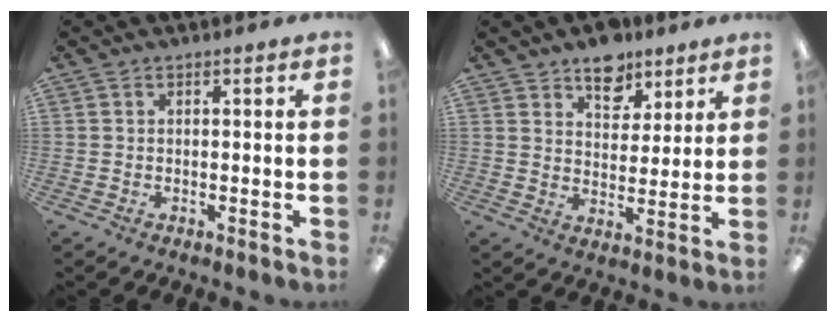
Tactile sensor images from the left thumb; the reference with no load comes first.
{"total": 9.4, "force": [7.0, 5.4, 3.1], "torque": [-0.031, -0.042, 0.126]}